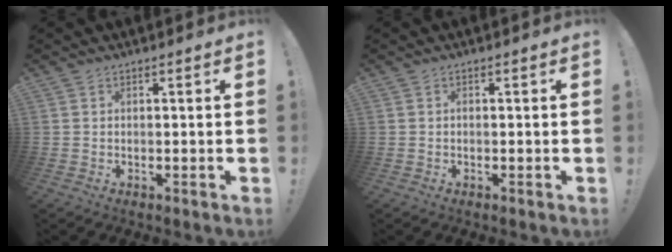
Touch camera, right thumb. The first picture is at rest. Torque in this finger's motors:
{"motor_torque": [0.02, 0.24, 0.03, -0.01, 0.00]}